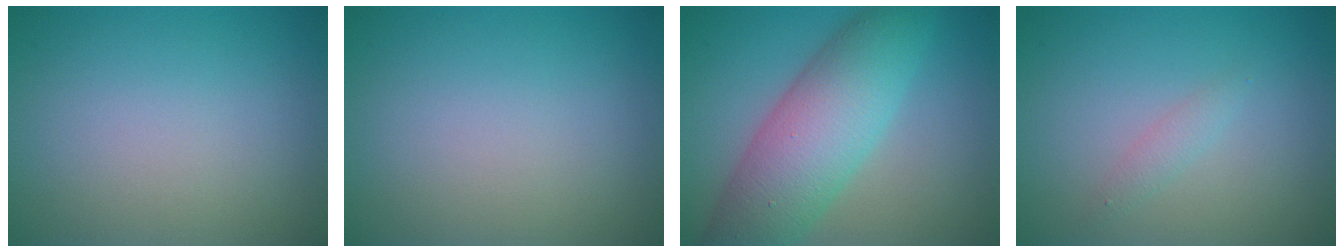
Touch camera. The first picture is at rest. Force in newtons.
{"total": 0.0}
{"total": 8.6, "press": 8.6, "slide": 0.2}
{"total": 1.0, "press": 1.0, "slide": 0.0}